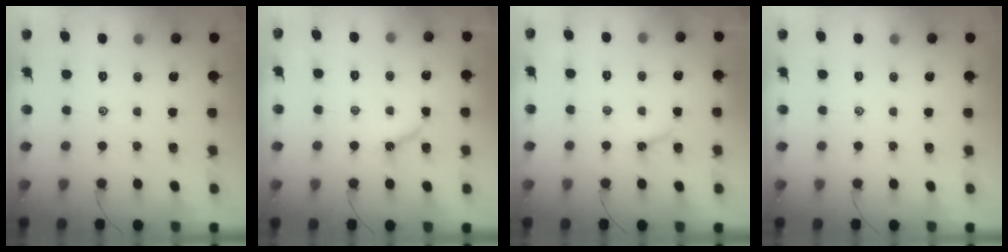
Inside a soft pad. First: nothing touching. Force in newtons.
{"total": 5.1, "press": 5.1, "slide": 0.4}
{"total": 4.0, "press": 4.0, "slide": 0.3}
{"total": 0.0}